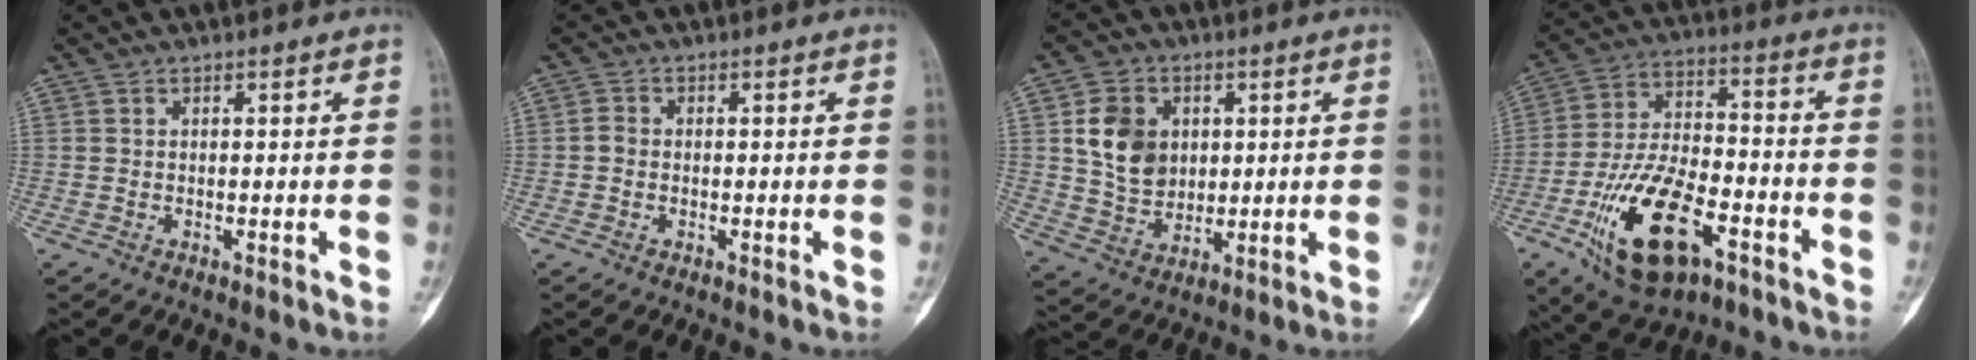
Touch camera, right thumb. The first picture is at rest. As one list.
[{"total": 1.6, "force": [-0.2, 1.4, 0.9], "torque": [-0.013, 0.005, -0.005]}, {"total": 11.0, "force": [2.5, 8.7, 6.2], "torque": [-0.082, -0.012, 0.052]}, {"total": 19.1, "force": [-8.7, 9.2, 14.3], "torque": [-0.253, 0.046, -0.145]}]